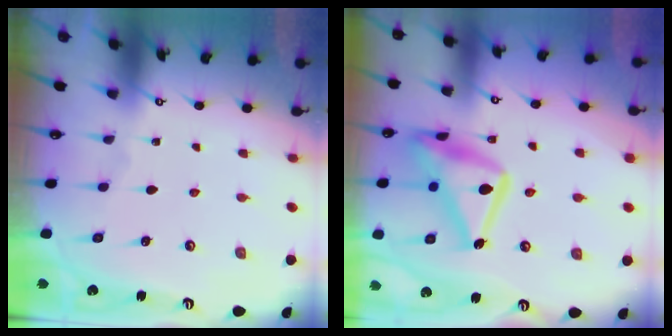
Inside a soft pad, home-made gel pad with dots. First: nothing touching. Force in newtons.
{"total": 19.6, "press": 19.6, "slide": 1.3}